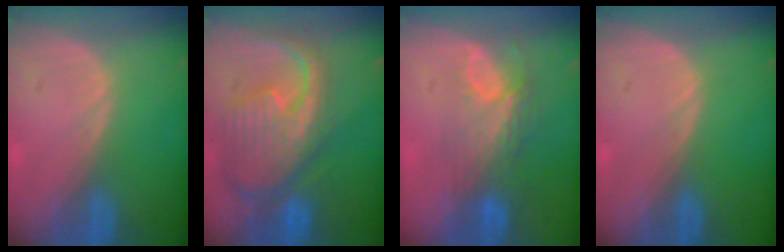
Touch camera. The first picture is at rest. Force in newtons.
{"total": 12.4, "press": 10.7, "slide": 6.4}
{"total": 7.5, "press": 6.6, "slide": 3.6}
{"total": 0.0}